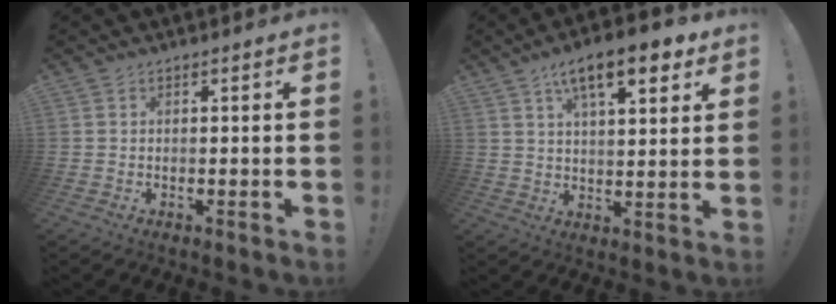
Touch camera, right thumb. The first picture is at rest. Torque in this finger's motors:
{"motor_torque": [0.41, 1.86, 1.05, 1.15, 0.40]}